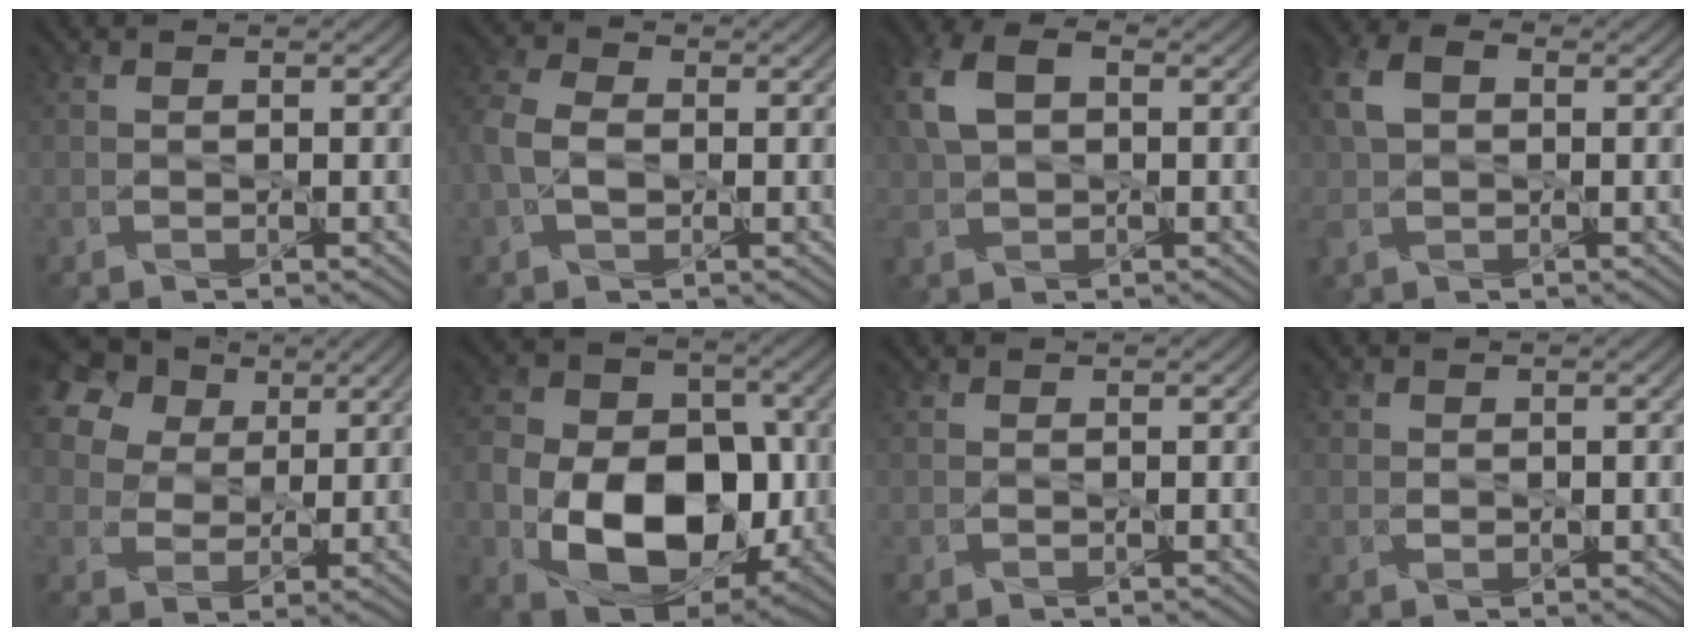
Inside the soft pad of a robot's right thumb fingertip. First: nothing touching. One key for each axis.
{"total": 5.5, "fx": -0.5, "fy": 3.8, "fz": 3.9, "tx": -0.102, "ty": -0.001, "tz": -0.018}
{"total": 7.9, "fx": 1.5, "fy": 5.3, "fz": 5.7, "tx": -0.146, "ty": 0.008, "tz": 0.020}
{"total": 6.5, "fx": 0.9, "fy": 4.6, "fz": 4.5, "tx": -0.116, "ty": 0.005, "tz": 0.009}
{"total": 18.9, "fx": 9.9, "fy": 13.7, "fz": 8.5, "tx": -0.269, "ty": 0.050, "tz": 0.192}
{"total": 15.8, "fx": -4.0, "fy": 10.9, "fz": 10.8, "tx": -0.202, "ty": -0.035, "tz": -0.070}
{"total": 0.0}
{"total": 1.1, "fx": 0.3, "fy": 1.1, "fz": 0.4, "tx": -0.009, "ty": -0.004, "tz": 0.003}